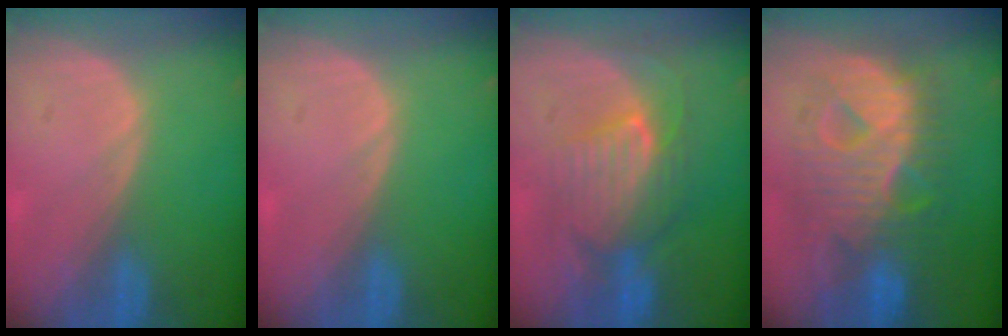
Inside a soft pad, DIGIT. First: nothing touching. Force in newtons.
{"total": 0.0}
{"total": 8.4, "press": 8.3, "slide": 1.6}
{"total": 12.1, "press": 12.0, "slide": 1.3}